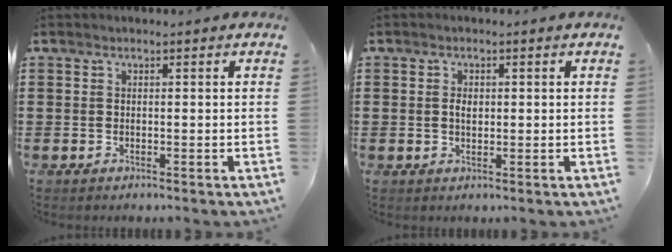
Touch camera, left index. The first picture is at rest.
{"total": 1.6, "force": [0.2, 0.9, 1.3], "torque": [-0.029, 0.006, 0.002]}